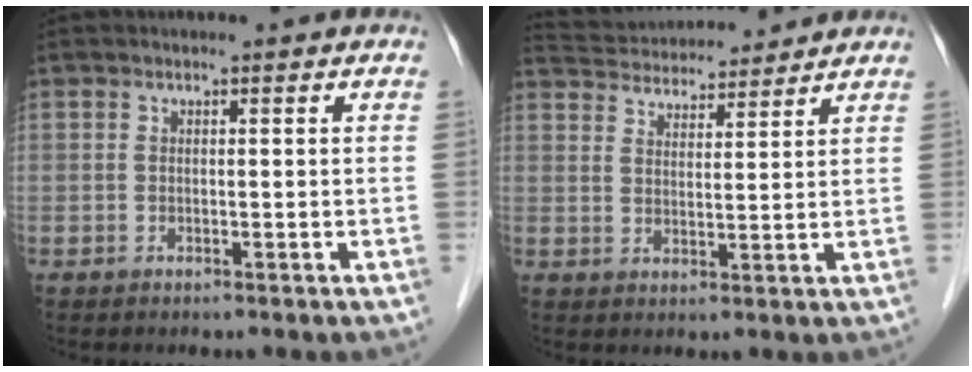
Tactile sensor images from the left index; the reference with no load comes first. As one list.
[{"total": 11.1, "force": [10.6, 1.8, 2.7], "torque": [-0.052, 0.027, 0.168]}]